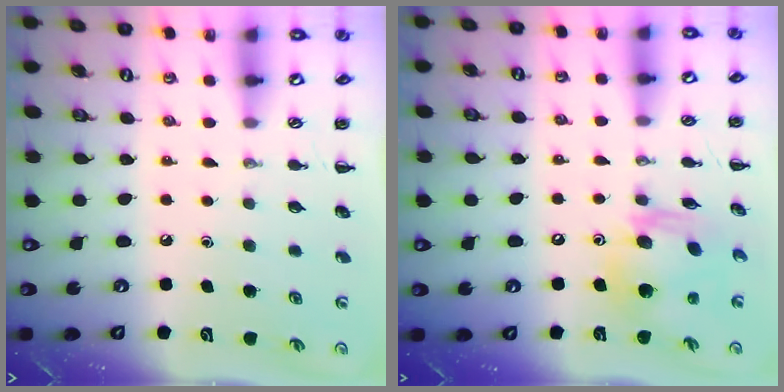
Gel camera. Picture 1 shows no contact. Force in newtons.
{"total": 13.9, "press": 13.2, "slide": 4.2}